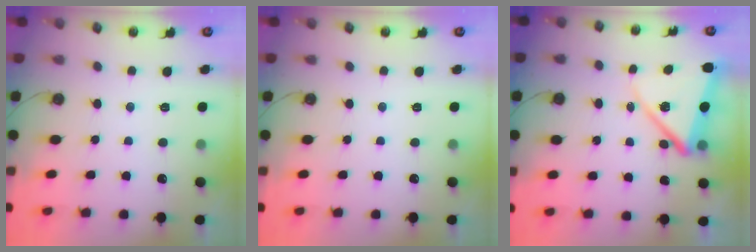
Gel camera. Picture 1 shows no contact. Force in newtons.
{"total": 0.0}
{"total": 12.6, "press": 12.6, "slide": 1.2}